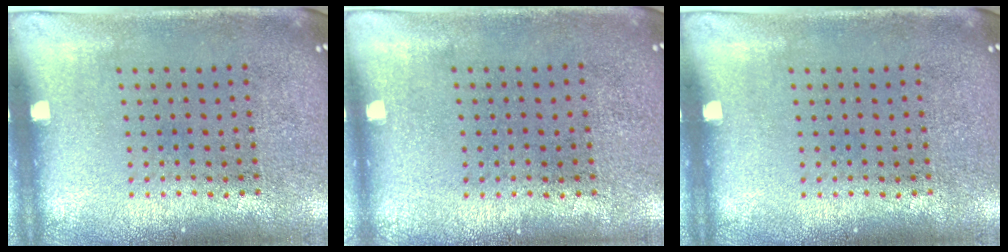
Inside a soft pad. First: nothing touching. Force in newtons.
{"total": 0.0}
{"total": 0.0}